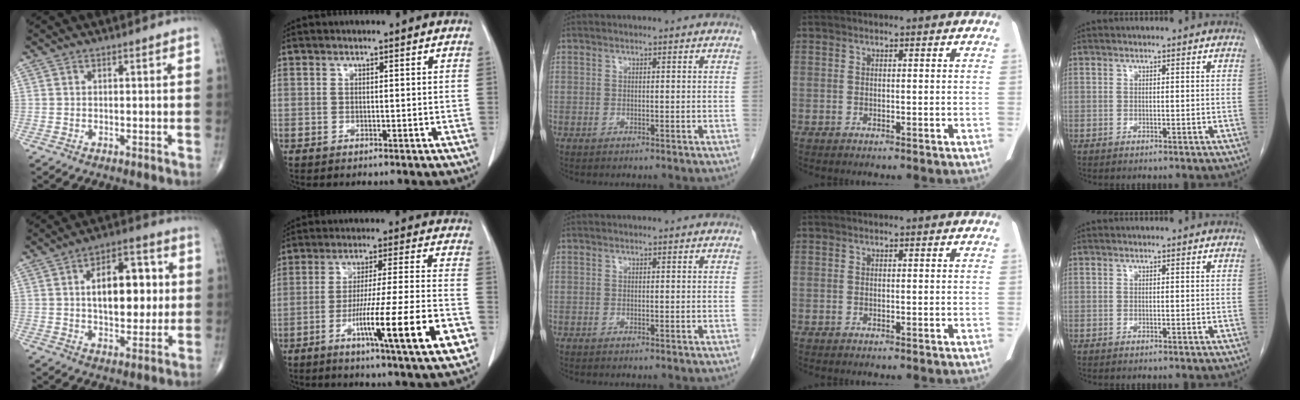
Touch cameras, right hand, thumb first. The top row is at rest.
{"thumb": {"total": 14.9, "force": [1.9, 8.2, 12.4], "torque": [-0.148, 0.012, 0.028]}, "index": {"total": 17.4, "force": [-6.9, -0.1, 15.9], "torque": [-0.237, -0.018, -0.106]}}